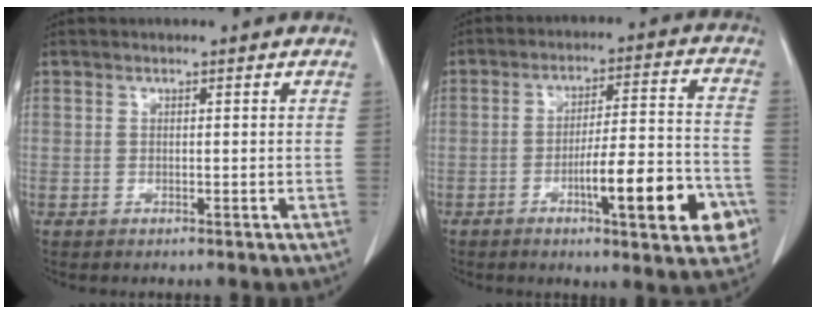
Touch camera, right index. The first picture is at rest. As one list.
[{"total": 14.6, "force": [-5.8, 2.1, 13.3], "torque": [-0.181, 0.009, -0.080]}]